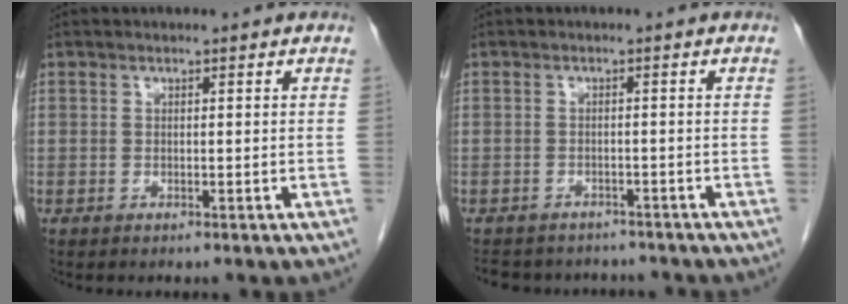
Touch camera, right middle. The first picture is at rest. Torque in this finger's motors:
{"motor_torque": [0.38, -0.38, 0.04, 0.04]}